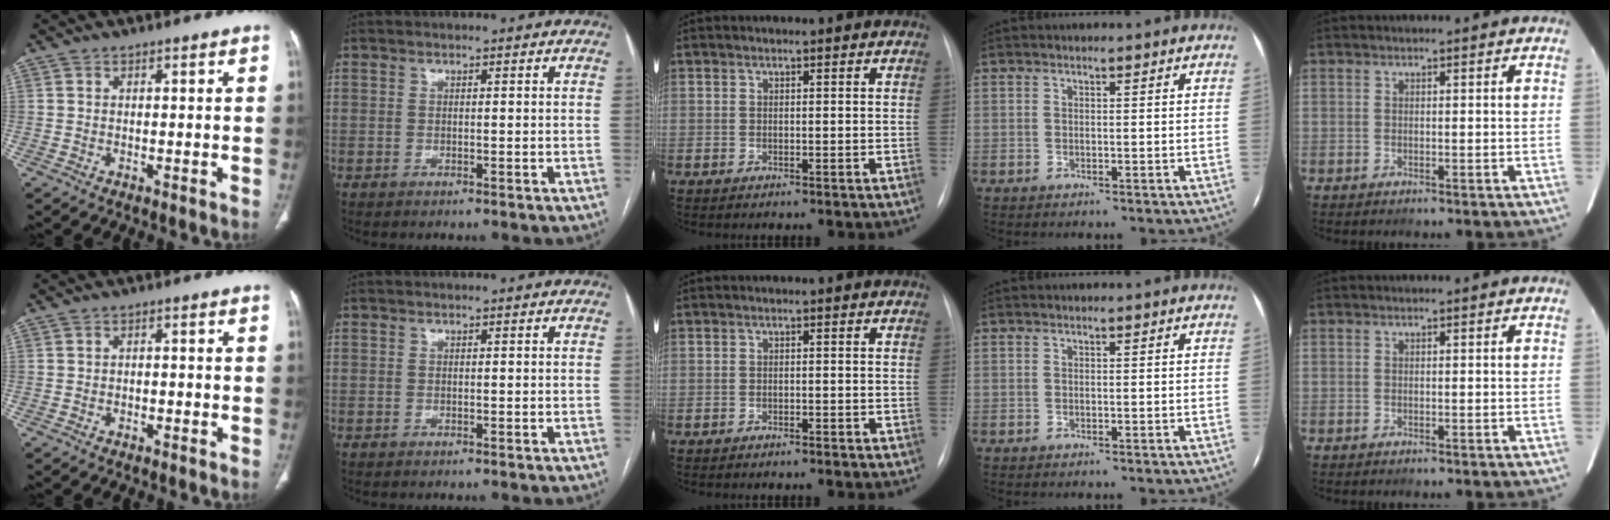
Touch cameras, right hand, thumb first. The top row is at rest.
{"thumb": {"total": 1.3, "force": [-0.4, 0.9, 0.8], "torque": [-0.007, 0.005, -0.008]}, "middle": {"total": 0.9, "force": [-0.6, 0.3, 0.5], "torque": [-0.014, 0.000, -0.008]}}